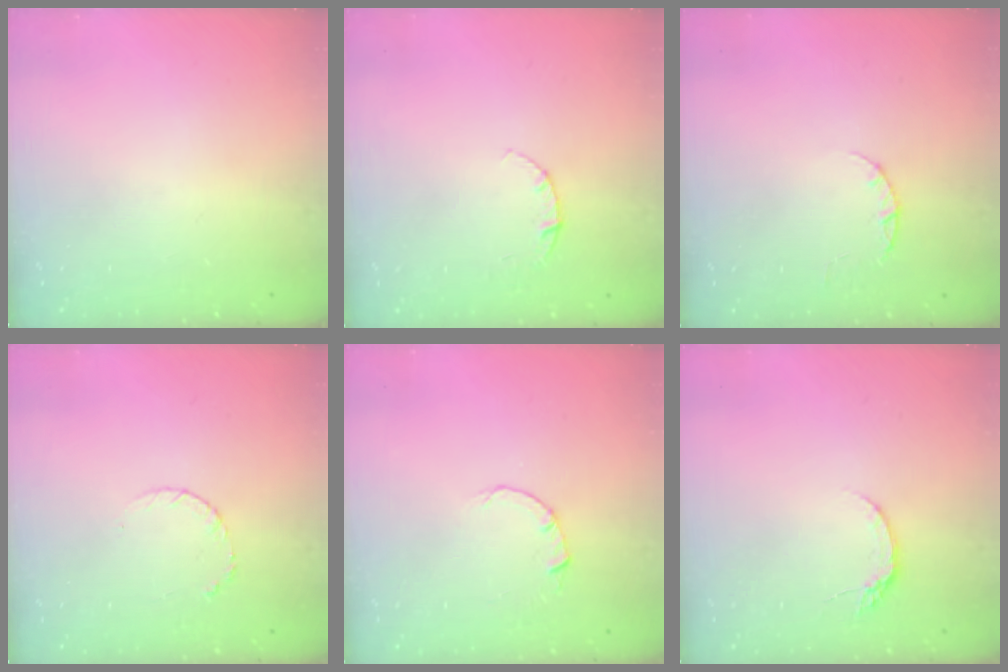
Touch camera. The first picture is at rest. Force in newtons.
{"total": 3.8, "press": 3.8, "slide": 0.4}
{"total": 2.4, "press": 2.3, "slide": 0.4}
{"total": 3.3, "press": 3.3, "slide": 0.3}
{"total": 2.0, "press": 2.0, "slide": 0.3}
{"total": 4.9, "press": 4.8, "slide": 0.7}